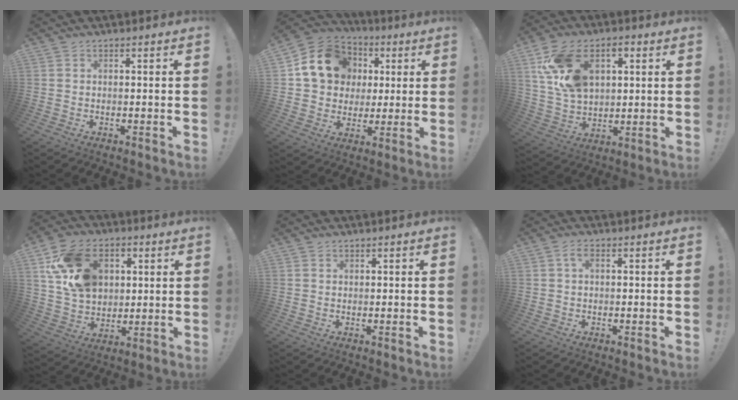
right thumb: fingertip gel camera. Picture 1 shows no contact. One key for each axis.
{"total": 16.8, "fx": 4.6, "fy": 14.3, "fz": 7.5, "tx": -0.103, "ty": -0.003, "tz": 0.107}
{"total": 16.2, "fx": 6.2, "fy": 10.9, "fz": 10.3, "tx": -0.191, "ty": -0.012, "tz": 0.118}
{"total": 18.9, "fx": 6.8, "fy": 14.1, "fz": 10.7, "tx": -0.182, "ty": -0.013, "tz": 0.133}
{"total": 0.5, "fx": 0.5, "fy": 0.2, "fz": 0.0, "tx": 0.003, "ty": -0.003, "tz": 0.009}
{"total": 2.3, "fx": 0.6, "fy": 0.7, "fz": 2.1, "tx": -0.035, "ty": 0.003, "tz": 0.008}